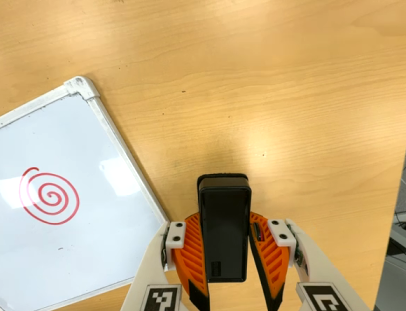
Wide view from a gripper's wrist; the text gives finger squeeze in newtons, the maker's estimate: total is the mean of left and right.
{"total": 9.6, "left": 7.2, "right": 11.9}